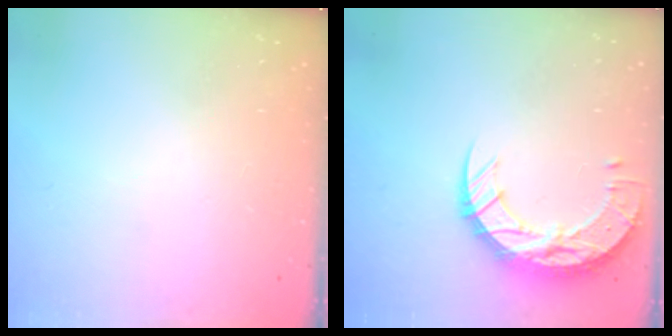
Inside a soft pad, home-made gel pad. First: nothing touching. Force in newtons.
{"total": 16.5, "press": 16.4, "slide": 1.2}